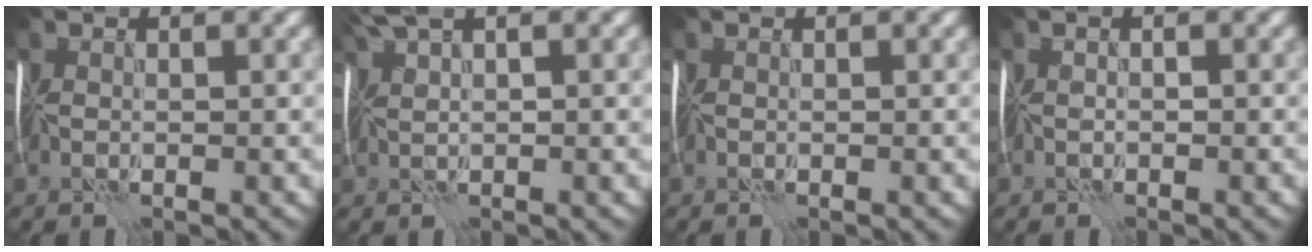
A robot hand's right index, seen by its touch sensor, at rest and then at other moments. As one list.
[{"total": 4.0, "force": [2.3, 1.1, 3.2], "torque": [-0.069, 0.018, 0.038]}, {"total": 0.0}, {"total": 1.2, "force": [-0.1, 0.8, 0.8], "torque": [0.004, 0.013, -0.010]}]